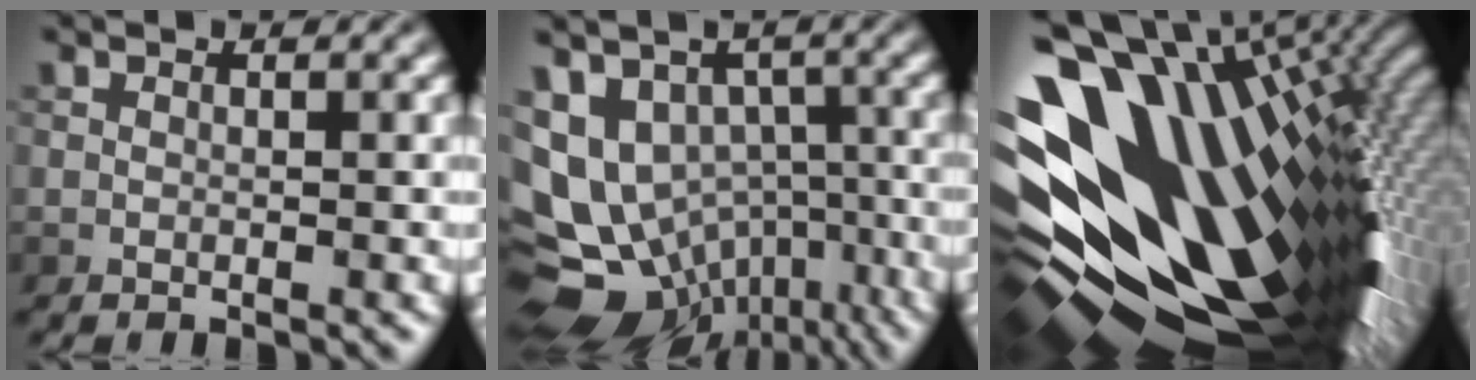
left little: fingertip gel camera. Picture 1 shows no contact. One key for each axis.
{"total": 12.4, "fx": -2.4, "fy": 9.8, "fz": 7.3, "tx": -0.139, "ty": -0.011, "tz": -0.006}
{"total": 19.3, "fx": 0.7, "fy": 11.2, "fz": 15.6, "tx": -0.288, "ty": -0.043, "tz": 0.031}